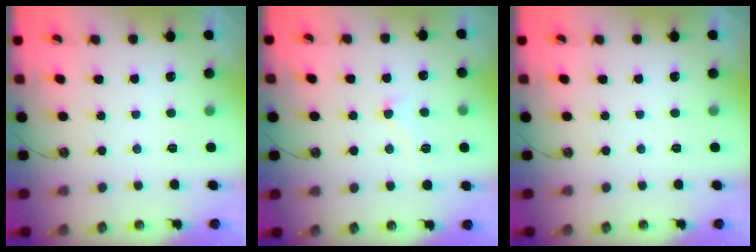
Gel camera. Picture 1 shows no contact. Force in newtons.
{"total": 1.7, "press": 1.4, "slide": 0.8}
{"total": 0.0}